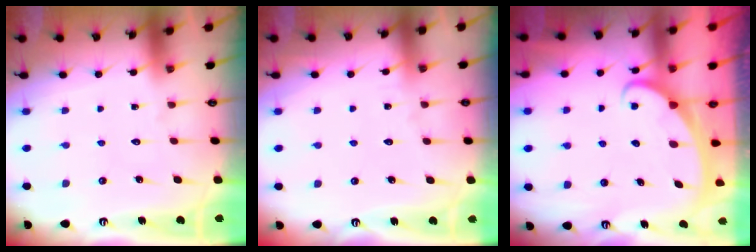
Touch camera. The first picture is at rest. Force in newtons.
{"total": 2.5, "press": 2.5, "slide": 0.4}
{"total": 2.5, "press": 2.5, "slide": 0.3}